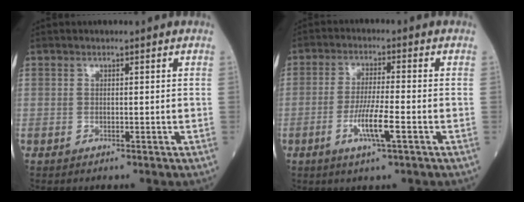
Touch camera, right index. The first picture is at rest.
{"total": 6.2, "force": [-2.4, 0.2, 5.8], "torque": [-0.112, -0.009, -0.044]}